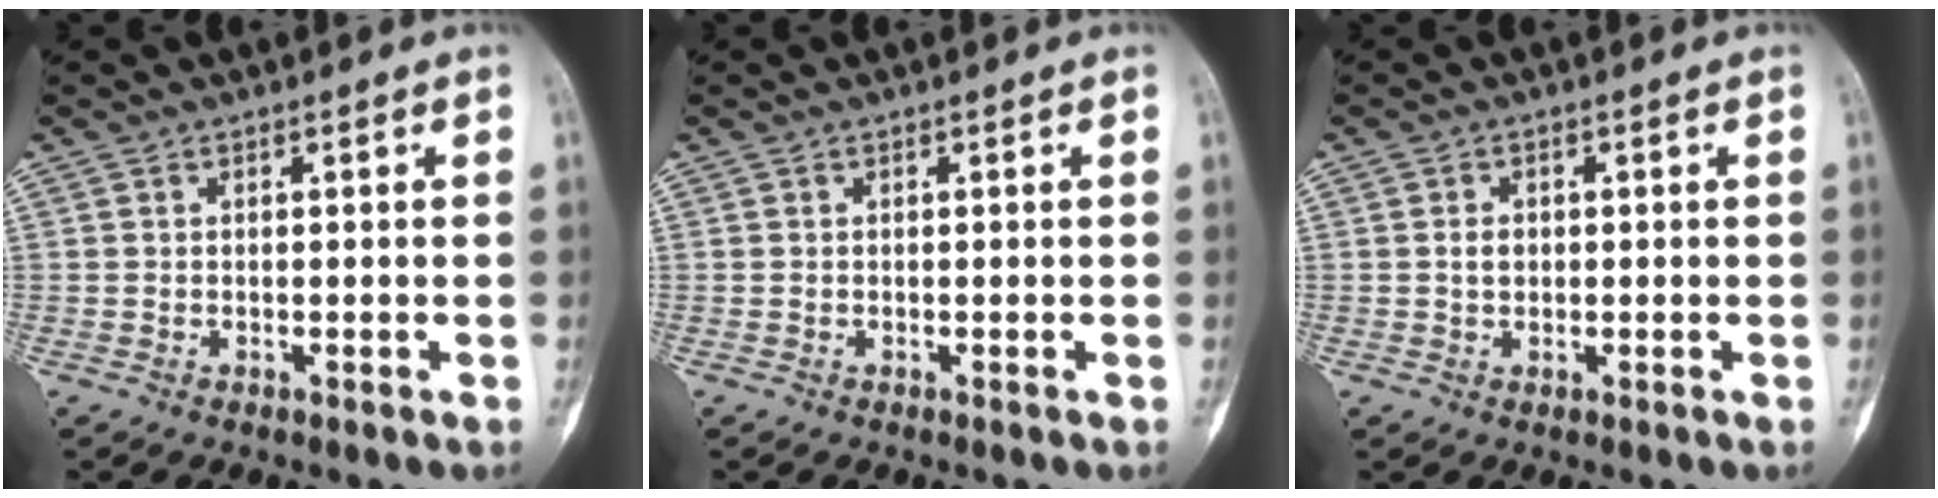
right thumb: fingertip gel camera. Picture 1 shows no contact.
{"total": 0.0}
{"total": 1.9, "force": [0.1, 1.4, 1.2], "torque": [-0.017, 0.003, 0.003]}